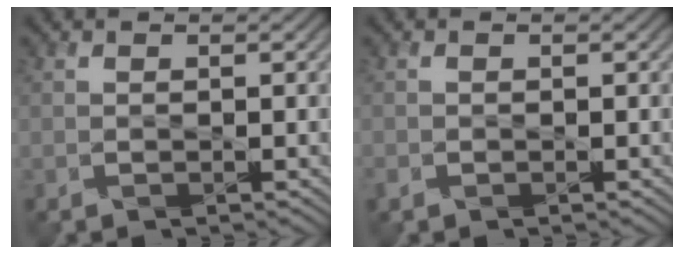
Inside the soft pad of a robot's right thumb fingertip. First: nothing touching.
{"total": 0.8, "force": [-0.4, 0.6, 0.2], "torque": [-0.007, -0.002, -0.011]}